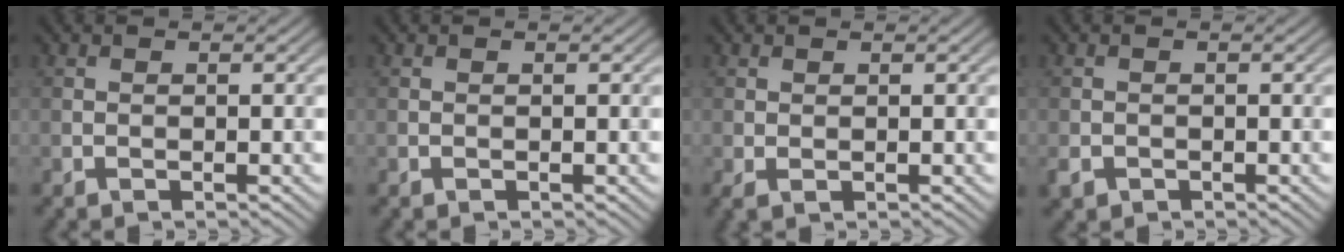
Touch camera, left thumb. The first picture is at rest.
{"total": 0.0}
{"total": 0.9, "force": [0.2, 0.5, 0.7], "torque": [-0.021, 0.000, 0.007]}
{"total": 1.9, "force": [-0.8, 1.5, 0.7], "torque": [-0.016, -0.009, -0.019]}